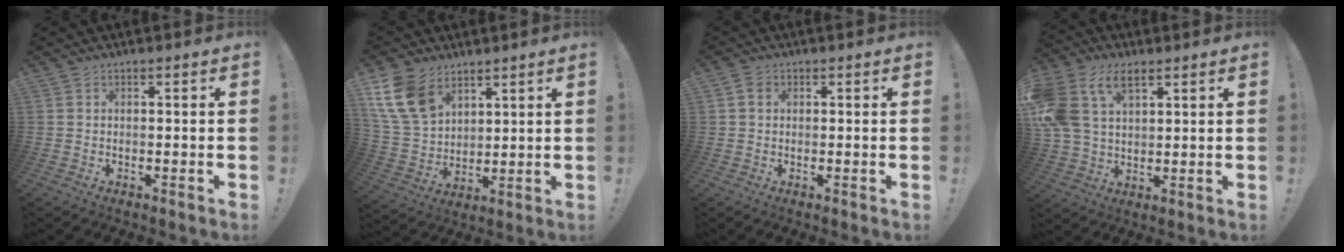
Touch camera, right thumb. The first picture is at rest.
{"total": 14.6, "force": [8.4, 9.5, 7.2], "torque": [-0.146, -0.037, 0.169]}
{"total": 2.3, "force": [0.8, 1.9, 1.0], "torque": [-0.014, 0.002, 0.013]}
{"total": 14.9, "force": [7.0, 9.6, 8.9], "torque": [-0.198, -0.023, 0.135]}